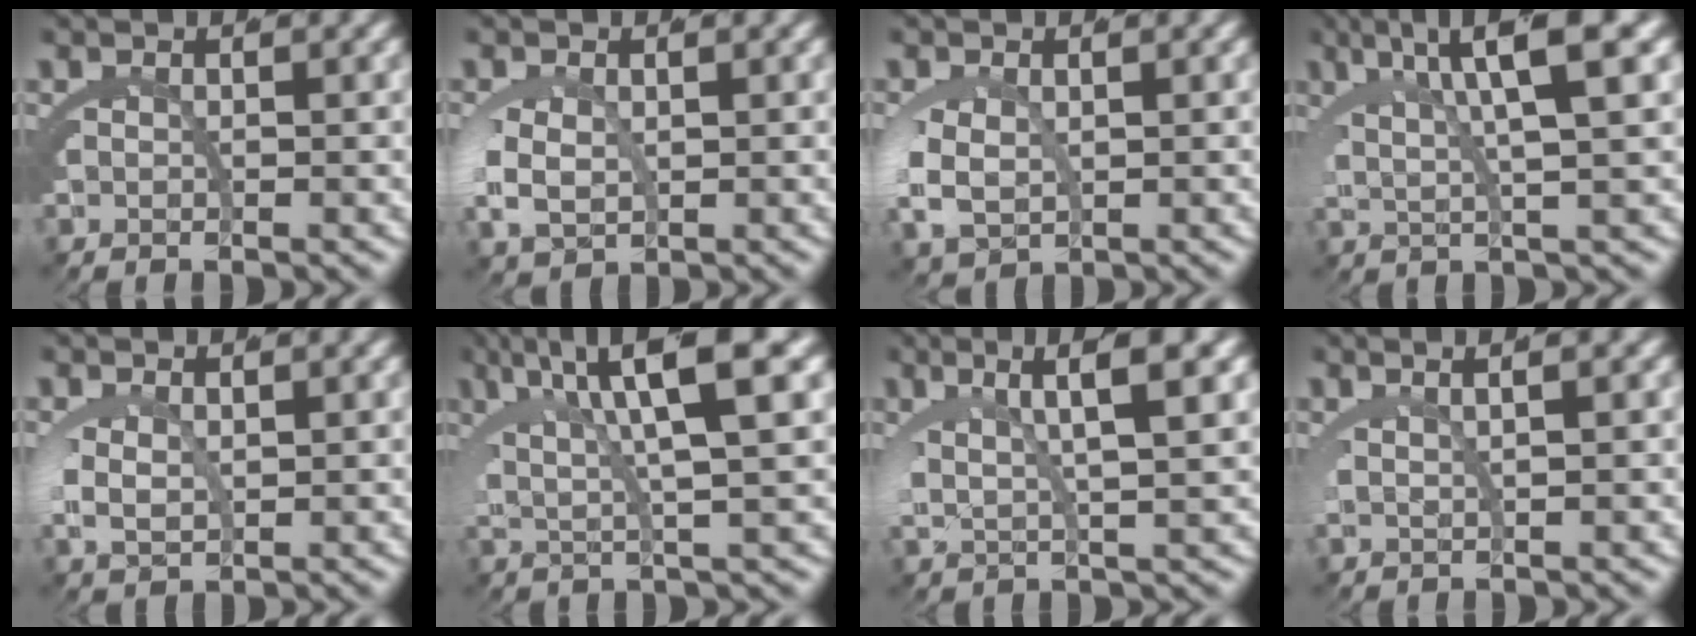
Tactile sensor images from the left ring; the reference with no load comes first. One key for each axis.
{"total": 2.7, "fx": 0.1, "fy": 1.6, "fz": 2.1, "tx": -0.063, "ty": -0.018, "tz": 0.019}
{"total": 3.0, "fx": 0.0, "fy": 1.9, "fz": 2.3, "tx": -0.071, "ty": -0.018, "tz": 0.020}
{"total": 7.4, "fx": 3.8, "fy": 1.3, "fz": 6.2, "tx": -0.092, "ty": 0.013, "tz": 0.059}
{"total": 2.2, "fx": 0.5, "fy": 1.1, "fz": 1.8, "tx": -0.056, "ty": -0.017, "tz": 0.026}
{"total": 8.1, "fx": 3.7, "fy": 1.6, "fz": 7.0, "tx": -0.106, "ty": 0.011, "tz": 0.059}
{"total": 5.9, "fx": 2.9, "fy": 1.2, "fz": 5.0, "tx": -0.090, "ty": 0.007, "tz": 0.052}
{"total": 3.3, "fx": 2.0, "fy": 0.6, "fz": 2.6, "tx": -0.027, "ty": 0.010, "tz": 0.033}